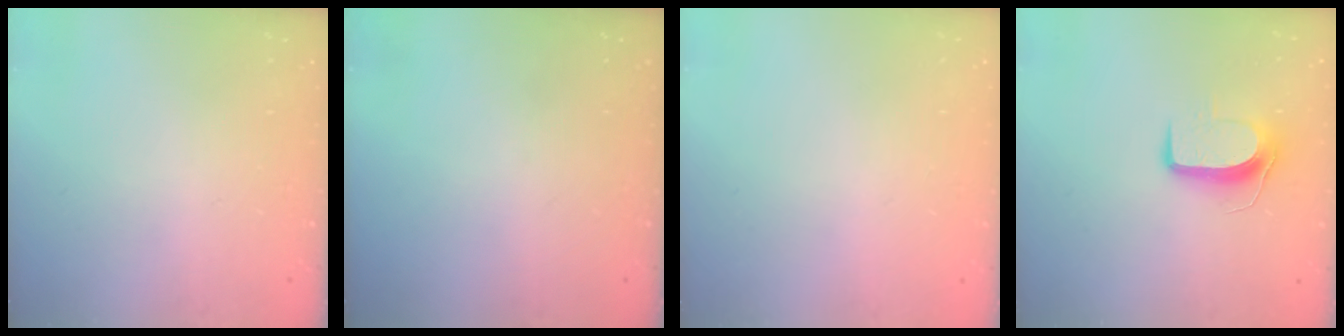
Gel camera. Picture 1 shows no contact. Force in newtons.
{"total": 0.0}
{"total": 0.0}
{"total": 9.0, "press": 9.0, "slide": 0.2}